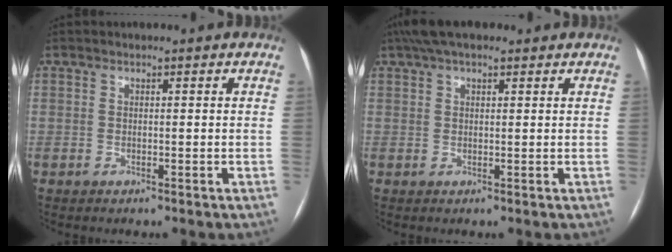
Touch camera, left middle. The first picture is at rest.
{"total": 6.4, "force": [4.7, 2.1, 3.8], "torque": [-0.069, 0.042, 0.083]}